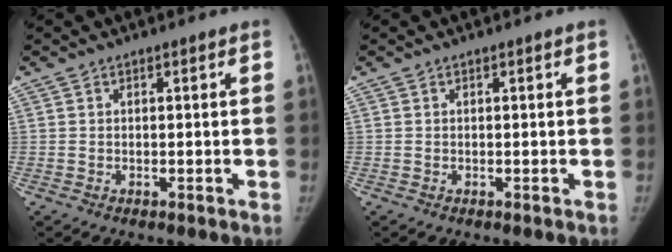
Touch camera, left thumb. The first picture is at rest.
{"total": 0.0}